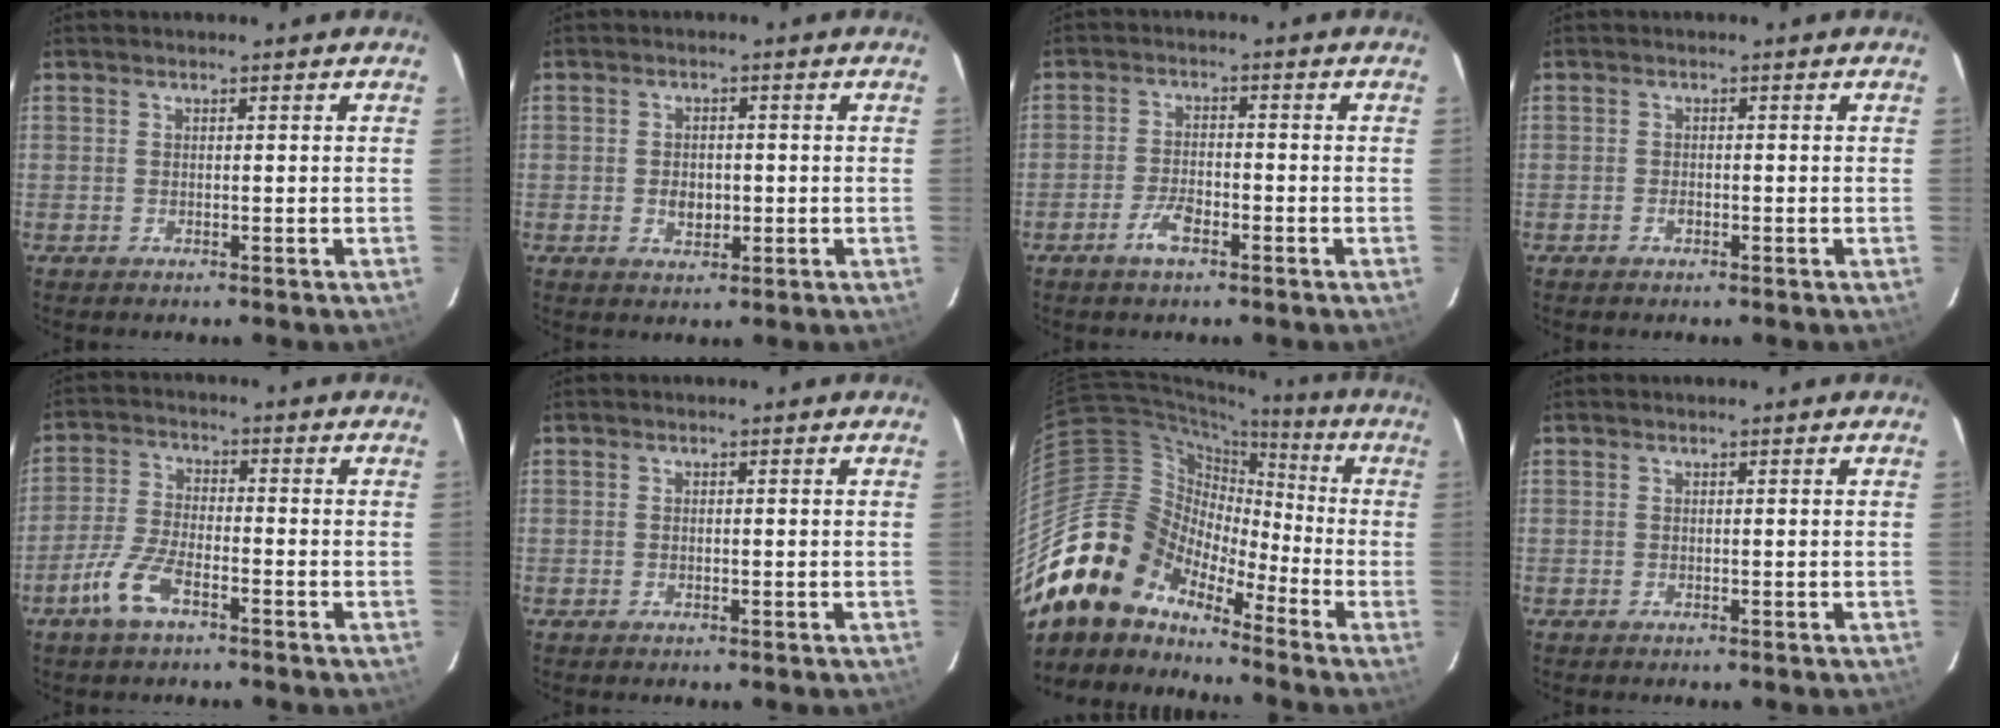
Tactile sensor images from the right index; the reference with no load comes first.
{"total": 3.6, "force": [-0.6, 2.6, 2.4], "torque": [-0.042, -0.001, -0.007]}
{"total": 4.5, "force": [-2.8, 1.7, 3.1], "torque": [-0.069, 0.000, -0.051]}
{"total": 1.1, "force": [-0.6, 0.7, 0.5], "torque": [-0.010, 0.000, -0.010]}
{"total": 7.6, "force": [-4.5, 2.7, 5.4], "torque": [-0.126, -0.002, -0.090]}
{"total": 0.6, "force": [-0.1, 0.4, 0.5], "torque": [-0.008, 0.000, -0.001]}
{"total": 16.8, "force": [-13.1, 9.0, 5.6], "torque": [-0.110, 0.017, -0.255]}
{"total": 0.0}